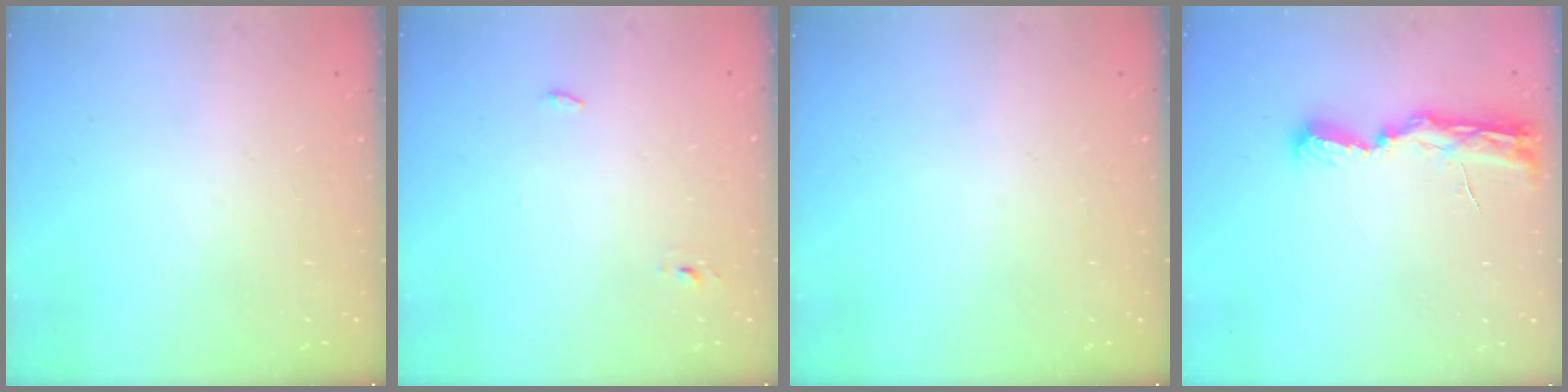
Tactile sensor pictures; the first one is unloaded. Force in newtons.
{"total": 2.8, "press": 2.6, "slide": 0.9}
{"total": 0.0}
{"total": 8.3, "press": 8.3, "slide": 1.0}